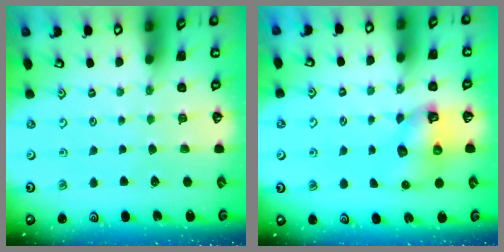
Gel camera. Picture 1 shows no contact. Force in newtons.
{"total": 7.8, "press": 7.7, "slide": 1.0}